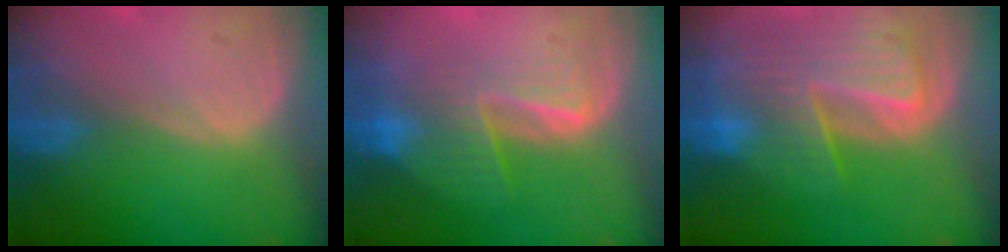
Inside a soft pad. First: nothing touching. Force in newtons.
{"total": 7.4, "press": 6.7, "slide": 3.1}
{"total": 10.1, "press": 8.8, "slide": 5.0}